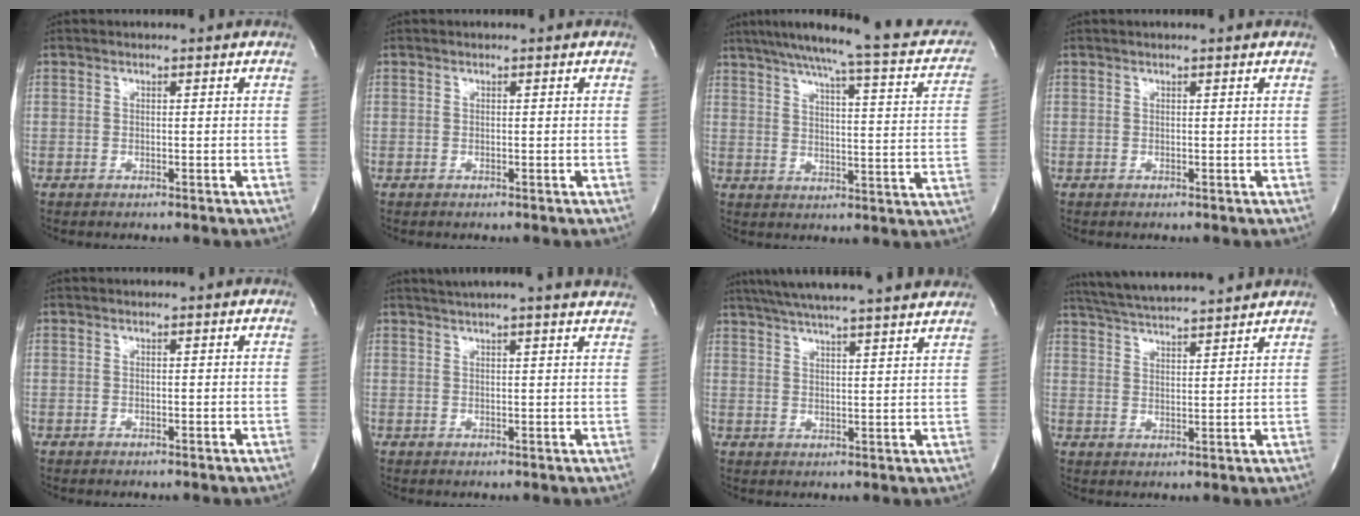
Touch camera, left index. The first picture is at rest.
{"total": 0.0}
{"total": 22.3, "force": [18.5, 2.9, 12.1], "torque": [-0.174, -0.004, 0.223]}
{"total": 0.5, "force": [0.4, -0.1, 0.3], "torque": [-0.006, 0.001, 0.010]}
{"total": 0.0}
{"total": 12.9, "force": [11.7, -0.2, 5.3], "torque": [-0.089, 0.003, 0.140]}
{"total": 21.1, "force": [18.5, 0.9, 10.0], "torque": [-0.171, 0.021, 0.249]}
{"total": 13.7, "force": [12.6, 0.4, 5.4], "torque": [-0.106, 0.024, 0.191]}